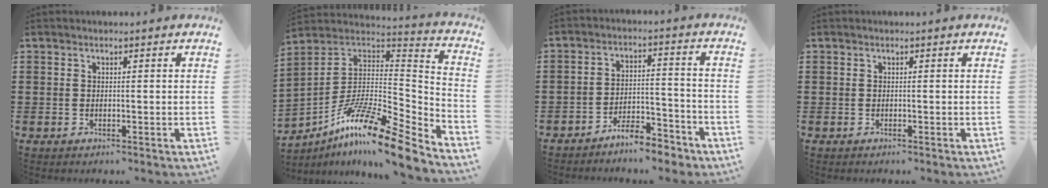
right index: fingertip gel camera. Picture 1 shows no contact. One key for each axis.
{"total": 15.4, "fx": -10.7, "fy": 2.6, "fz": 10.8, "tx": -0.204, "ty": 0.013, "tz": -0.200}
{"total": 6.1, "fx": -5.6, "fy": 1.0, "fz": 2.0, "tx": -0.037, "ty": 0.011, "tz": -0.109}
{"total": 0.0}